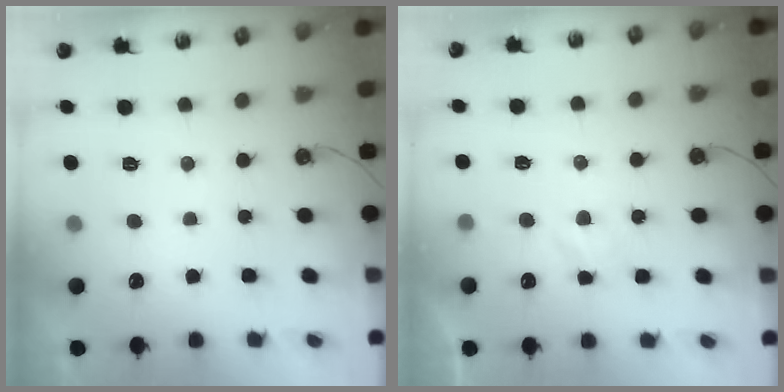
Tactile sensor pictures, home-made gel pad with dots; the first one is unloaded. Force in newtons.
{"total": 4.0, "press": 4.0, "slide": 0.5}